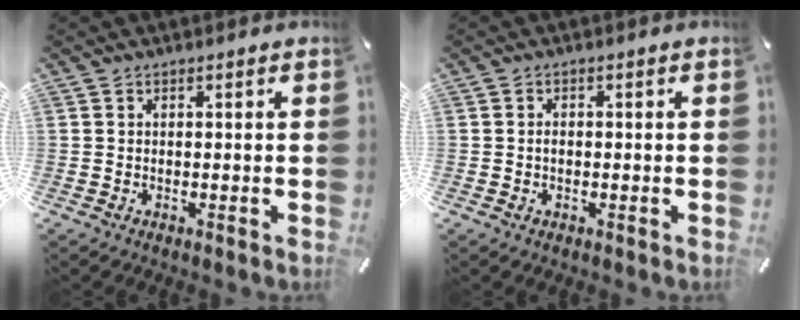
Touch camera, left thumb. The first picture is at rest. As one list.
[{"total": 1.5, "force": [-0.3, 0.9, 1.2], "torque": [-0.023, 0.003, -0.006]}]